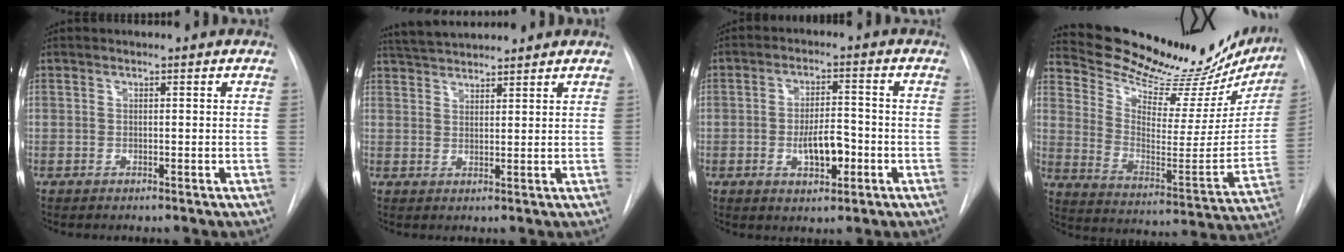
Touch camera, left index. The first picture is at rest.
{"total": 5.7, "force": [5.5, 0.5, 1.6], "torque": [-0.034, 0.029, 0.098]}
{"total": 6.1, "force": [-2.3, 2.4, 5.1], "torque": [-0.086, -0.001, -0.033]}
{"total": 27.0, "force": [24.4, 6.9, 9.5], "torque": [-0.145, -0.079, 0.324]}